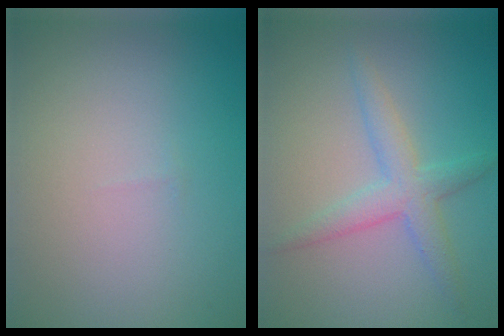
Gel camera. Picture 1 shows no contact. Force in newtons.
{"total": 3.2, "press": 3.2, "slide": 0.1}